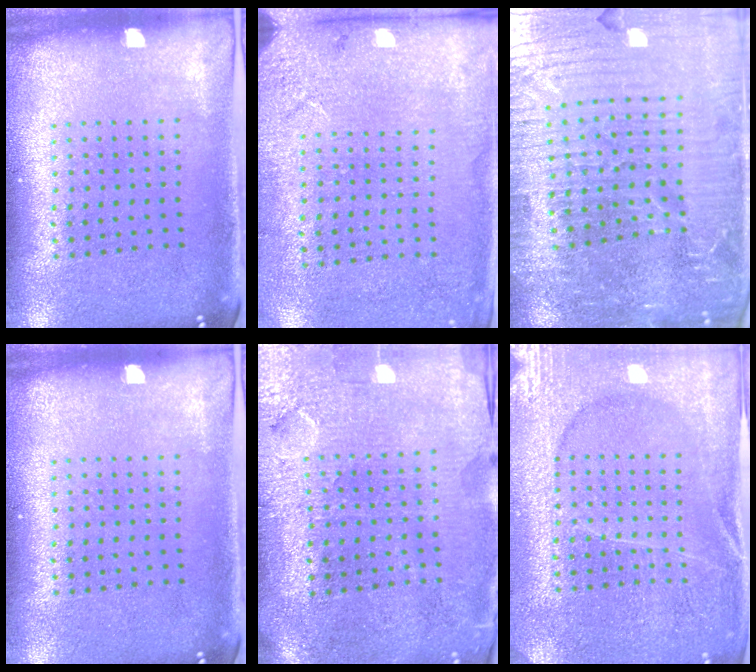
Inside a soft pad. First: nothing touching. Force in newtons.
{"total": 2.6, "press": 2.3, "slide": 1.2}
{"total": 5.6, "press": 5.1, "slide": 2.2}
{"total": 0.0}
{"total": 3.8, "press": 3.4, "slide": 1.6}
{"total": 3.7, "press": 3.6, "slide": 0.8}